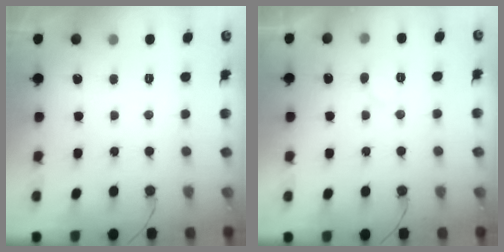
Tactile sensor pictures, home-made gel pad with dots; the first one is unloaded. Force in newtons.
{"total": 6.3, "press": 6.3, "slide": 0.5}